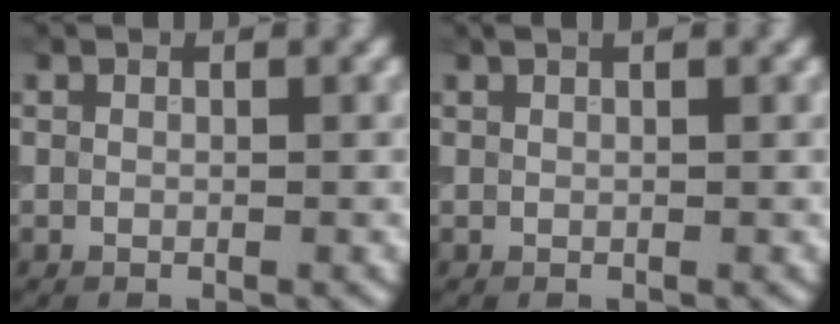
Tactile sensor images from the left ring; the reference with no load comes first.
{"total": 0.6, "force": [0.5, 0.0, 0.3], "torque": [-0.012, 0.005, 0.011]}